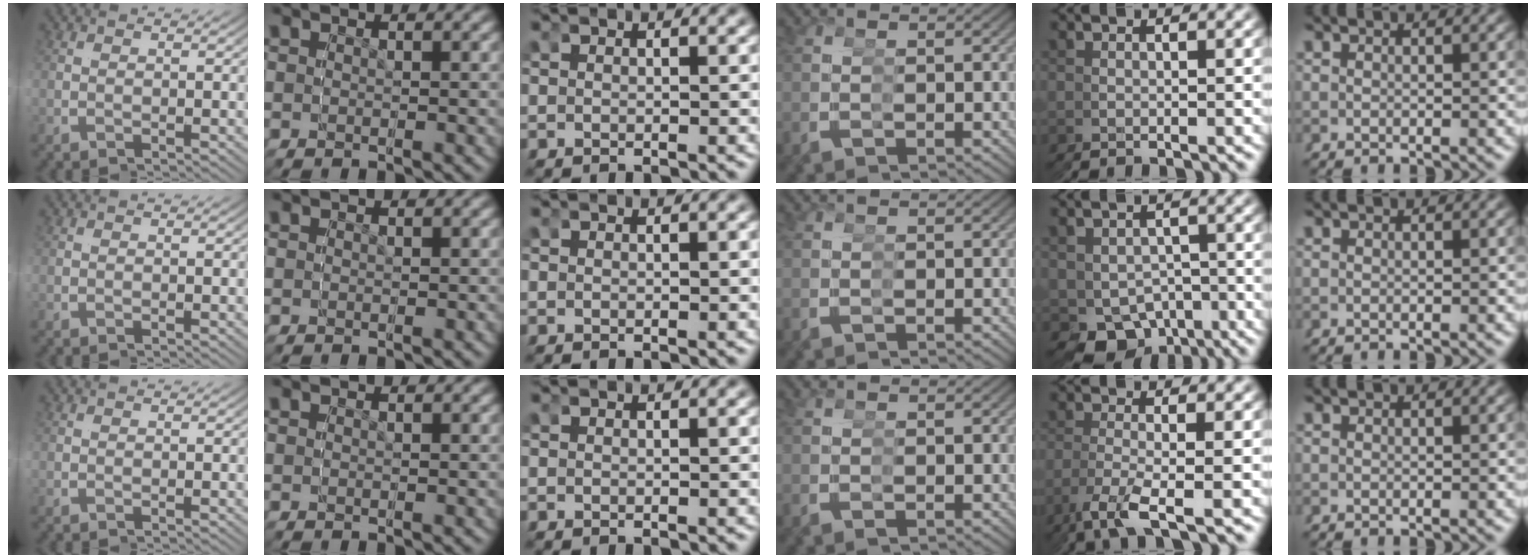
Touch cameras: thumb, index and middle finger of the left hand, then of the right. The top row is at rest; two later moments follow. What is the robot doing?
{"motion": "grasp_and_lifting", "object": "glasses"}